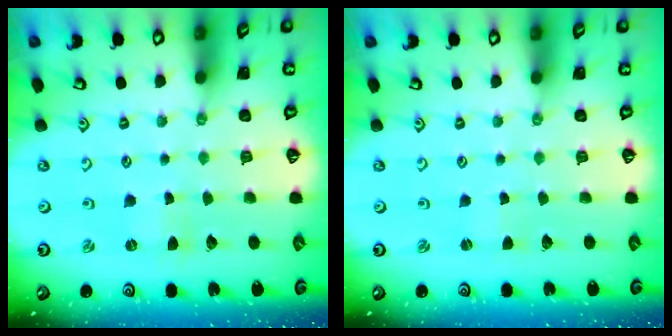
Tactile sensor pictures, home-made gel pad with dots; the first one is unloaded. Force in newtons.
{"total": 0.0}